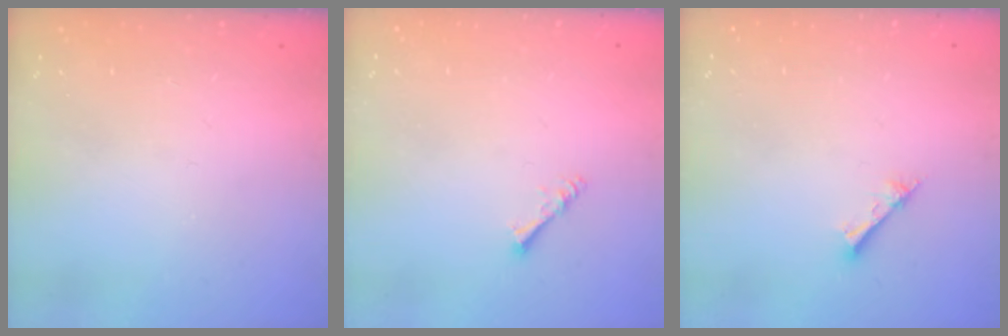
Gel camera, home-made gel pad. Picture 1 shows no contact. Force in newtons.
{"total": 1.4, "press": 1.3, "slide": 0.3}
{"total": 1.2, "press": 1.2, "slide": 0.1}